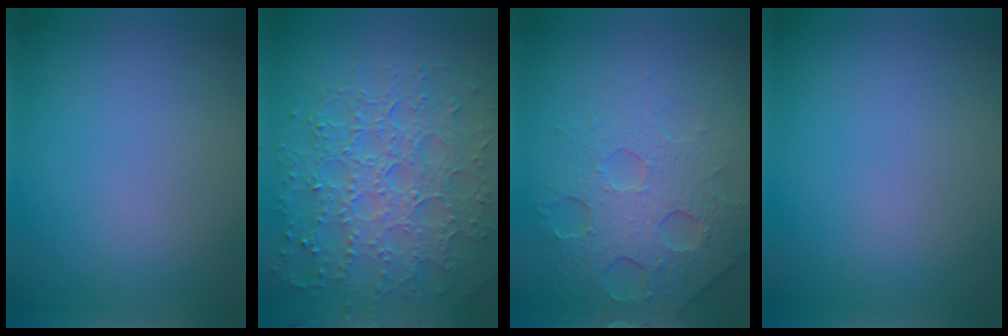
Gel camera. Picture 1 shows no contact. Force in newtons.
{"total": 7.7, "press": 5.7, "slide": 5.2}
{"total": 6.6, "press": 4.7, "slide": 4.7}
{"total": 0.0}